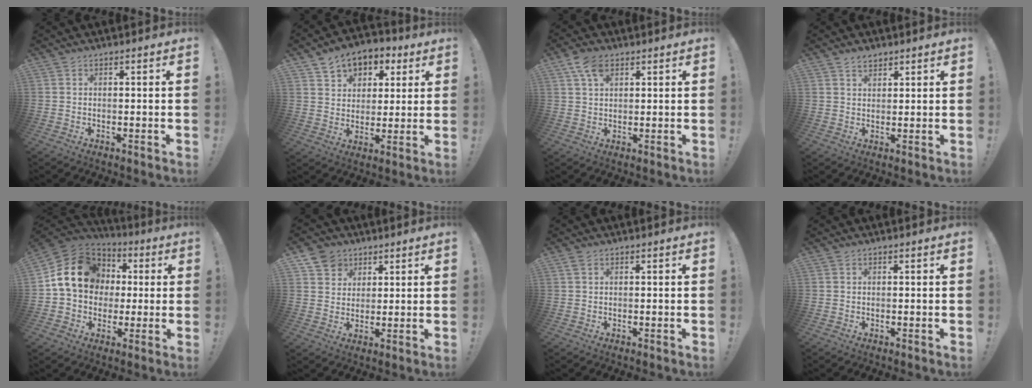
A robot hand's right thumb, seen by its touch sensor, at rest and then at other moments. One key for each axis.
{"total": 8.5, "fx": 4.4, "fy": 6.7, "fz": 2.7, "tx": -0.033, "ty": -0.029, "tz": 0.085}
{"total": 6.4, "fx": 3.2, "fy": 3.8, "fz": 4.0, "tx": -0.060, "ty": -0.009, "tz": 0.059}
{"total": 3.0, "fx": 2.4, "fy": 1.6, "fz": 0.9, "tx": -0.009, "ty": -0.014, "tz": 0.043}
{"total": 17.2, "fx": 3.6, "fy": 14.1, "fz": 9.1, "tx": -0.144, "ty": 0.002, "tz": 0.078}
{"total": 7.2, "fx": 4.3, "fy": 5.8, "fz": 0.9, "tx": -0.015, "ty": -0.027, "tz": 0.085}
{"total": 1.3, "fx": 0.8, "fy": 0.7, "fz": 0.8, "tx": -0.023, "ty": 0.005, "tz": 0.017}
{"total": 0.0}